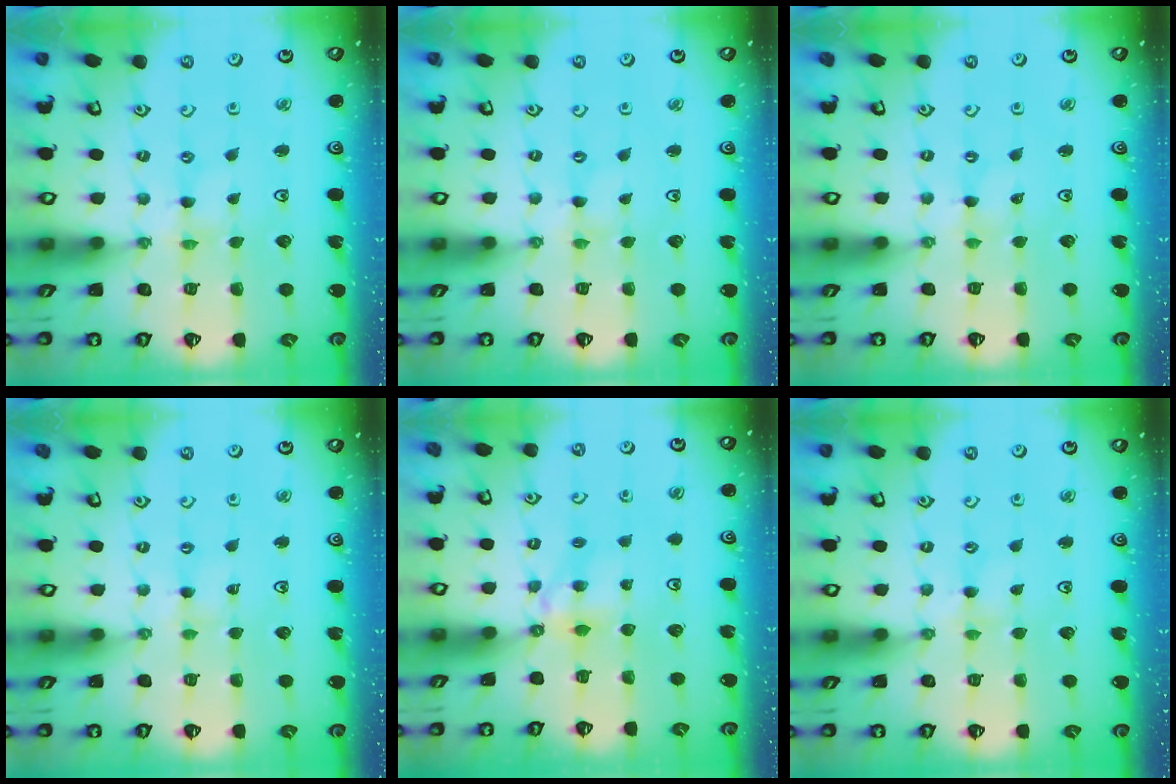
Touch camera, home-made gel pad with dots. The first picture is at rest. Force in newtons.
{"total": 0.0}
{"total": 0.0}
{"total": 2.0, "press": 2.0, "slide": 0.4}
{"total": 5.1, "press": 5.0, "slide": 0.6}
{"total": 2.3, "press": 2.3, "slide": 0.4}